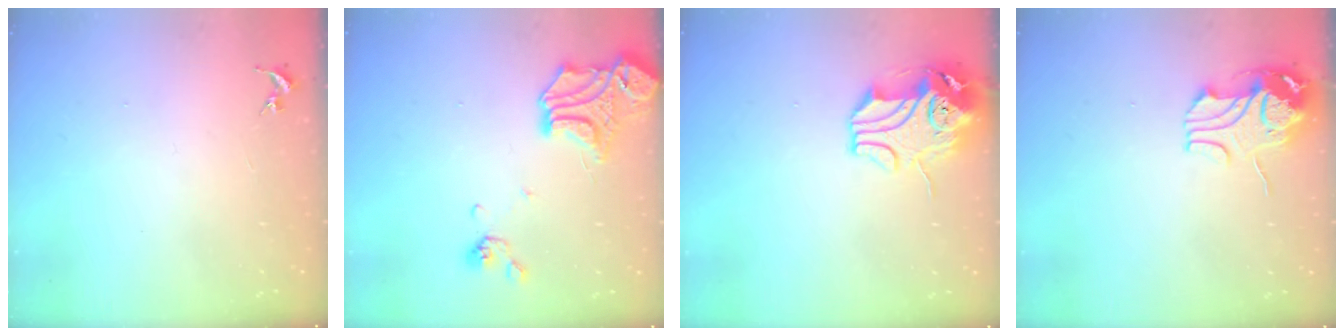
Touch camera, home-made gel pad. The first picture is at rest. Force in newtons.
{"total": 17.6, "press": 17.5, "slide": 1.9}
{"total": 12.3, "press": 12.1, "slide": 2.2}
{"total": 11.1, "press": 11.0, "slide": 1.4}